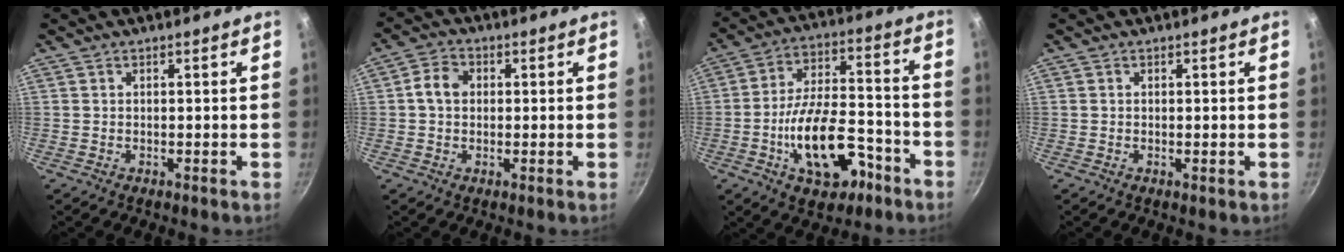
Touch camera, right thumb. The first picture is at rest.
{"total": 4.9, "force": [0.5, 3.9, 2.9], "torque": [-0.041, 0.012, -0.002]}
{"total": 16.8, "force": [-7.1, 8.6, 12.6], "torque": [-0.188, 0.059, -0.107]}
{"total": 0.0}